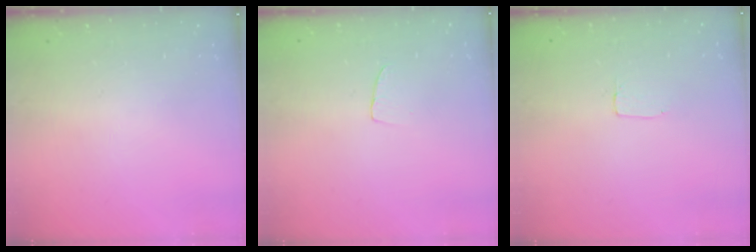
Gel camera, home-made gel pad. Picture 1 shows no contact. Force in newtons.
{"total": 3.7, "press": 3.7, "slide": 0.2}
{"total": 2.0, "press": 2.0, "slide": 0.0}